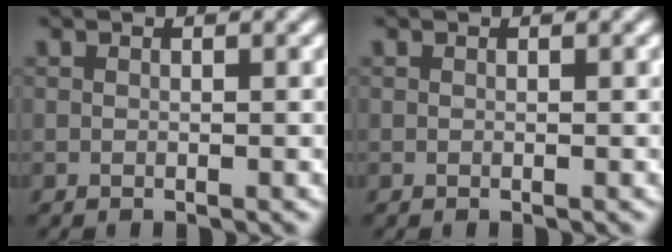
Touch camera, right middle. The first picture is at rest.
{"total": 0.0}